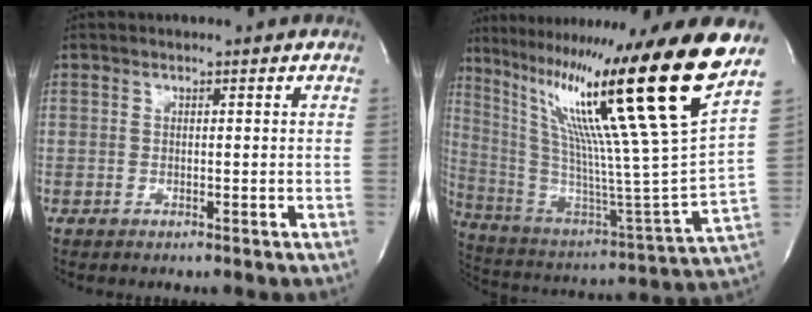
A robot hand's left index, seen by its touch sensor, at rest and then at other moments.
{"total": 28.2, "force": [18.8, -3.4, 20.7], "torque": [-0.365, -0.055, 0.300]}